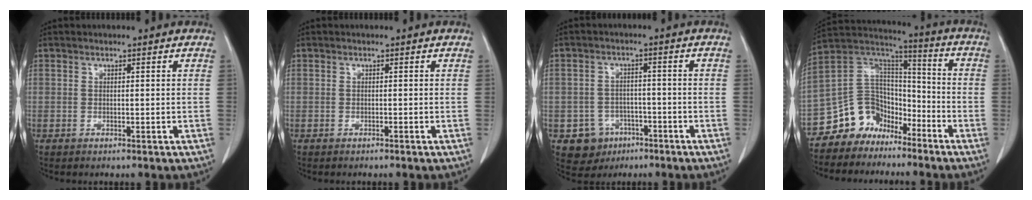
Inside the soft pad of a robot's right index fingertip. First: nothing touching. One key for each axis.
{"total": 0.0}
{"total": 5.8, "fx": -2.8, "fy": 5.0, "fz": 0.9, "tx": -0.012, "ty": 0.010, "tz": -0.036}
{"total": 10.4, "fx": -7.5, "fy": 7.1, "fz": 1.3, "tx": -0.026, "ty": 0.080, "tz": -0.138}